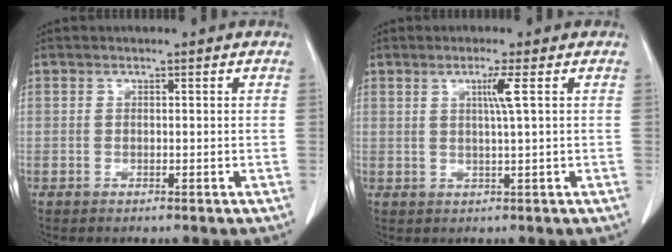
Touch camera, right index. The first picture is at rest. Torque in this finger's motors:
{"motor_torque": [0.33, 0.18, 0.05, 0.02]}